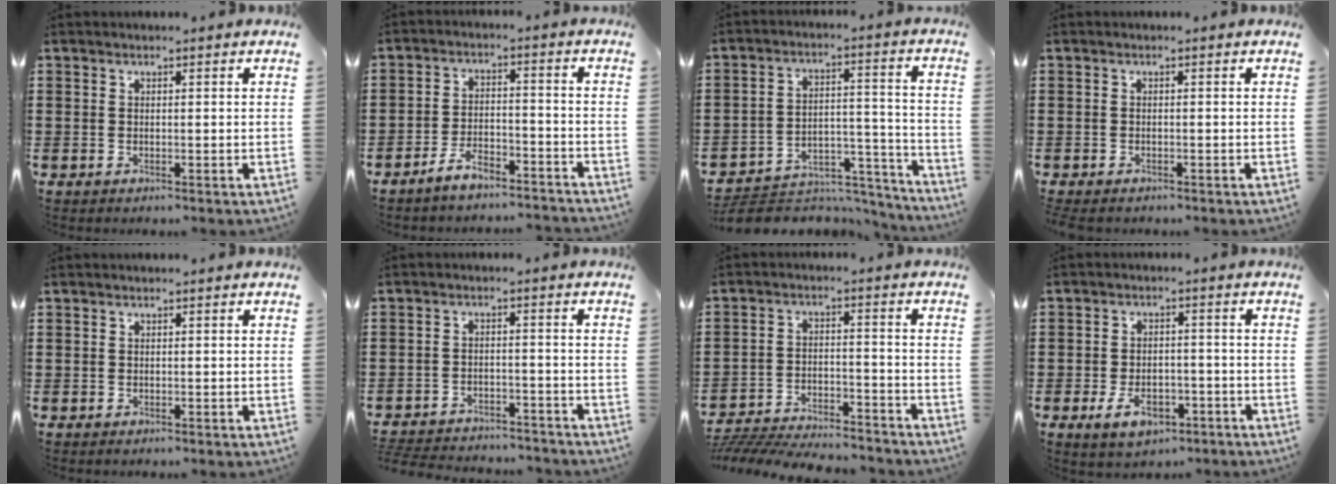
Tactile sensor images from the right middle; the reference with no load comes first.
{"total": 5.2, "force": [-4.8, 0.9, 1.9], "torque": [-0.038, 0.009, -0.095]}
{"total": 5.8, "force": [-5.4, 1.7, 0.9], "torque": [-0.011, 0.016, -0.108]}
{"total": 0.7, "force": [-0.7, 0.2, 0.1], "torque": [-0.005, -0.003, -0.014]}
{"total": 0.0}
{"total": 3.8, "force": [-3.7, 0.4, 0.2], "torque": [-0.013, 0.001, -0.083]}
{"total": 6.0, "force": [-5.9, 0.6, 1.0], "torque": [-0.026, 0.003, -0.121]}
{"total": 5.0, "force": [-3.0, 2.7, 2.9], "torque": [-0.046, 0.004, -0.059]}